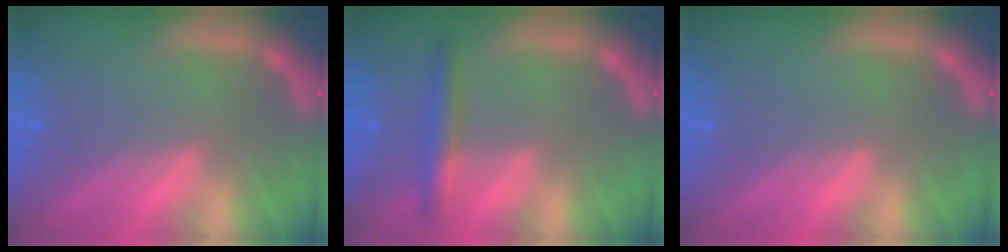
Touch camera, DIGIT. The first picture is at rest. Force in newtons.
{"total": 3.0}
{"total": 0.0}